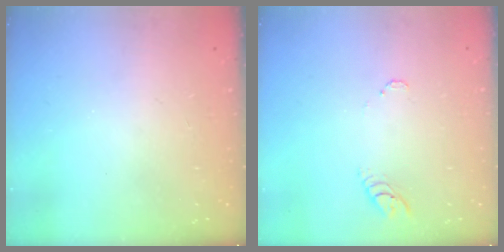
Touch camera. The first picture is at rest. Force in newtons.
{"total": 3.6, "press": 3.6, "slide": 0.2}